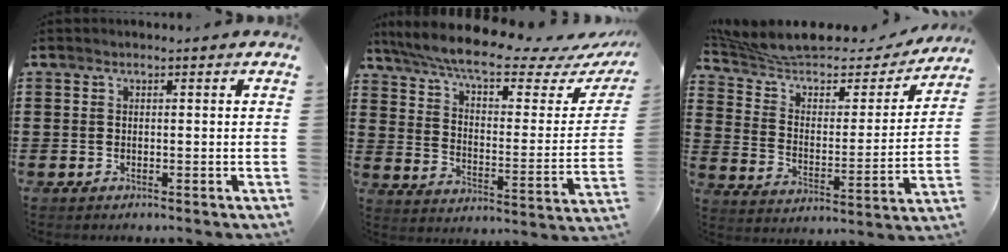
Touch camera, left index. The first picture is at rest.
{"total": 10.3, "force": [8.1, 1.3, 6.1], "torque": [-0.140, -0.048, 0.138]}
{"total": 6.6, "force": [5.4, 2.2, 3.1], "torque": [-0.087, -0.035, 0.088]}